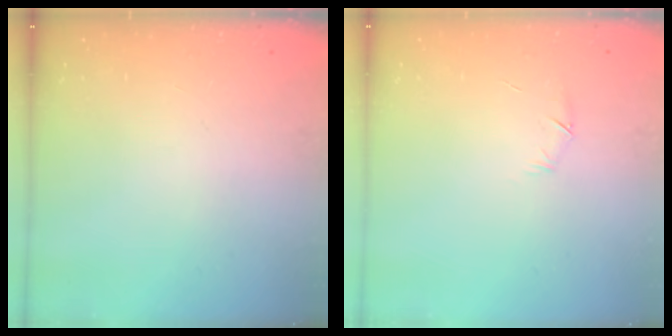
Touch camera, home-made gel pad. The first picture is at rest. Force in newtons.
{"total": 4.1, "press": 4.0, "slide": 0.9}